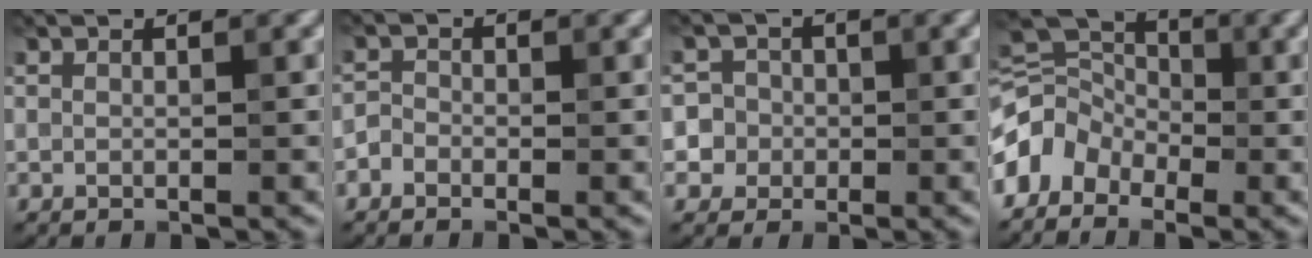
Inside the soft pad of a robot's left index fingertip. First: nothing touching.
{"total": 1.2, "force": [-0.8, 0.8, 0.3], "torque": [0.002, 0.002, -0.022]}
{"total": 5.2, "force": [-0.6, 5.0, 1.0], "torque": [0.002, 0.021, -0.033]}
{"total": 4.8, "force": [-2.8, 3.2, 2.3], "torque": [-0.041, 0.010, -0.070]}